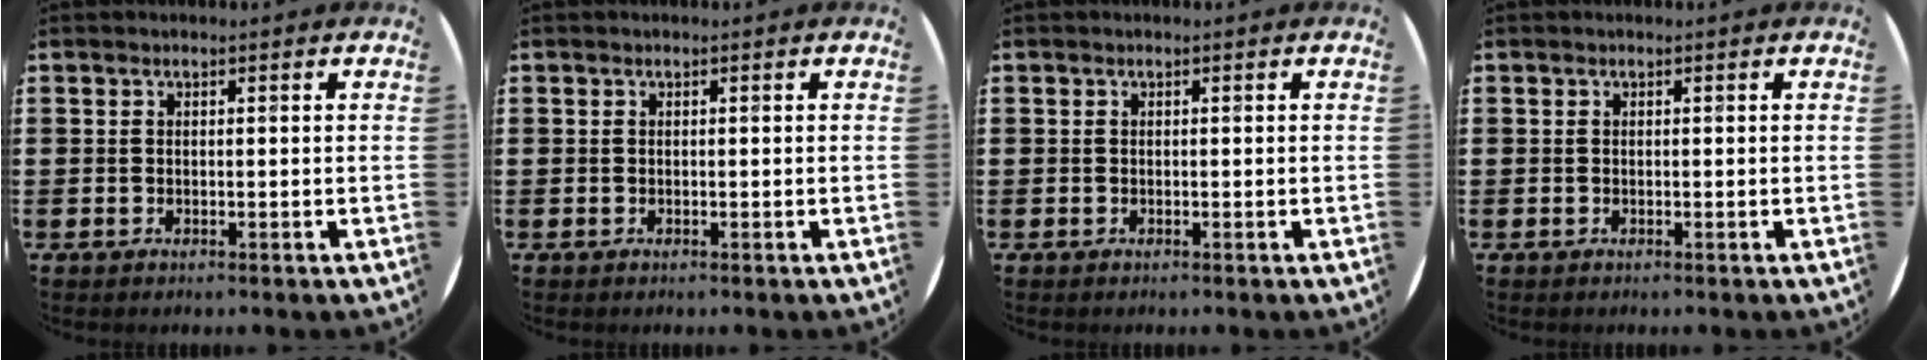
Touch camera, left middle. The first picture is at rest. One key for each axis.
{"total": 0.0}
{"total": 0.0}
{"total": 0.0}